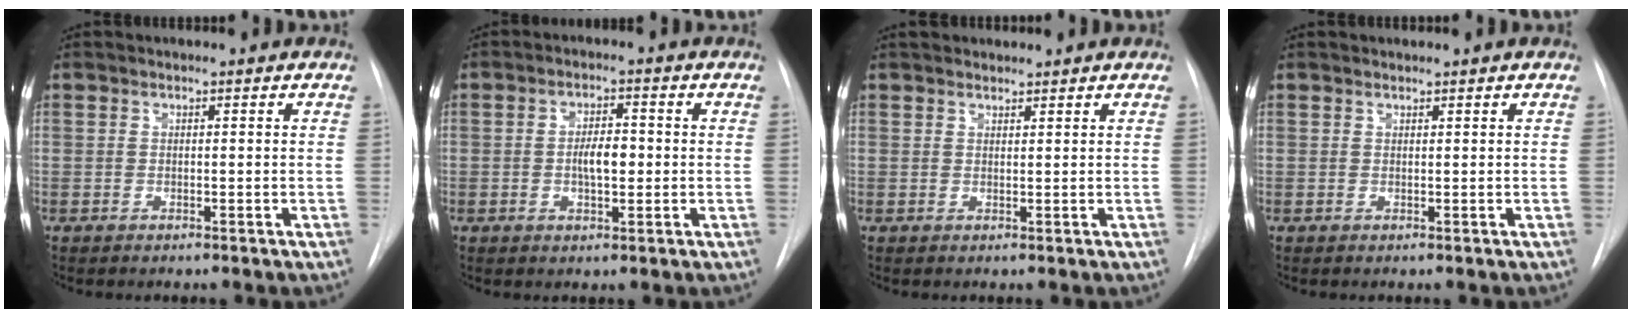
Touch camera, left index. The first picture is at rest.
{"total": 4.3, "force": [-0.3, 1.7, 3.9], "torque": [-0.067, 0.004, -0.004]}
{"total": 3.2, "force": [3.0, 0.8, 0.8], "torque": [-0.008, 0.027, 0.051]}
{"total": 0.6, "force": [0.6, -0.1, 0.0], "torque": [-0.005, 0.007, 0.014]}